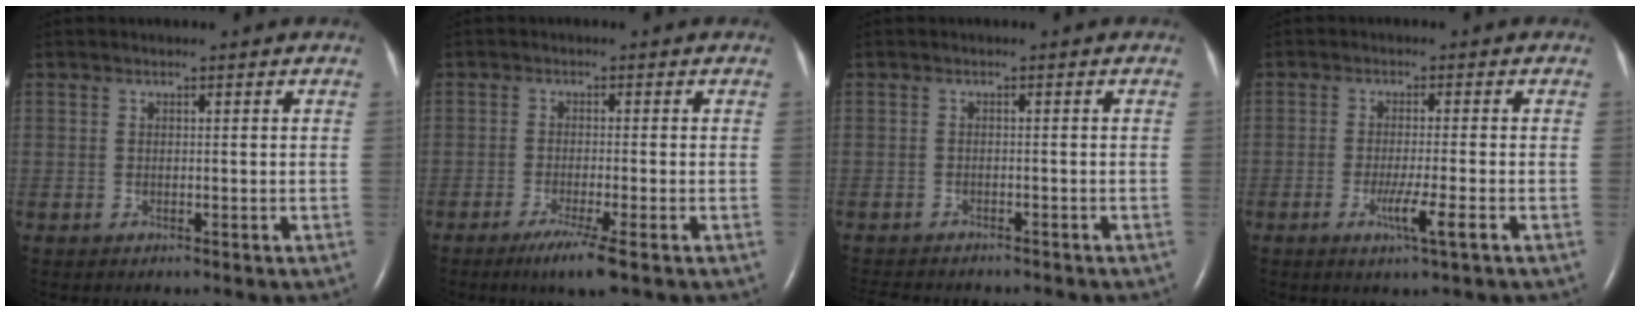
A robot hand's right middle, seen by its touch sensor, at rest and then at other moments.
{"total": 4.8, "force": [-2.8, -0.3, 3.8], "torque": [-0.073, -0.016, -0.052]}
{"total": 7.9, "force": [-7.0, 2.1, 3.1], "torque": [-0.047, -0.004, -0.094]}
{"total": 4.1, "force": [-1.8, -0.4, 3.7], "torque": [-0.068, -0.010, -0.032]}